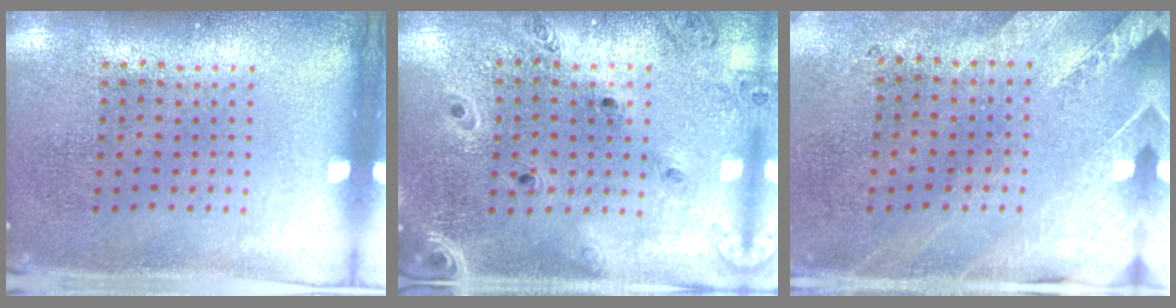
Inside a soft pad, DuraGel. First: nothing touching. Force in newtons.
{"total": 0.8, "press": 0.8, "slide": 0.1}
{"total": 2.4, "press": 2.1, "slide": 1.3}